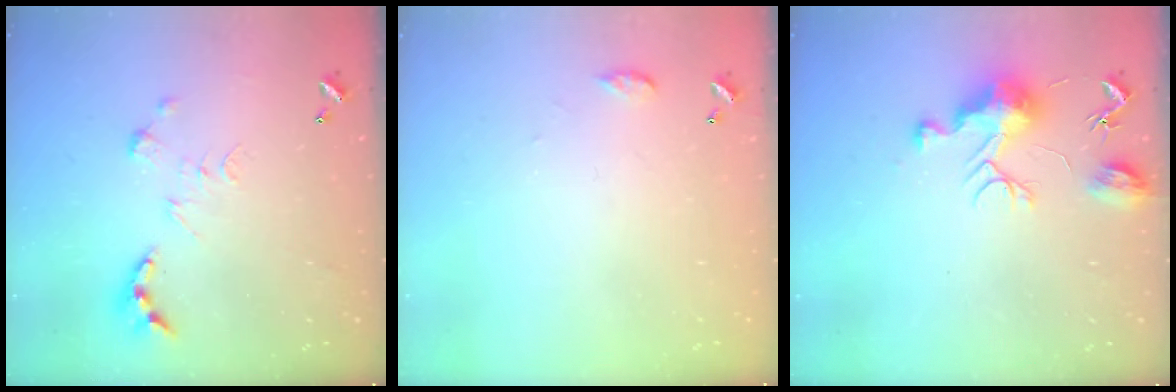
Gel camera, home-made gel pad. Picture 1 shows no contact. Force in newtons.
{"total": 5.0, "press": 5.0, "slide": 0.7}
{"total": 10.6, "press": 10.6, "slide": 0.7}